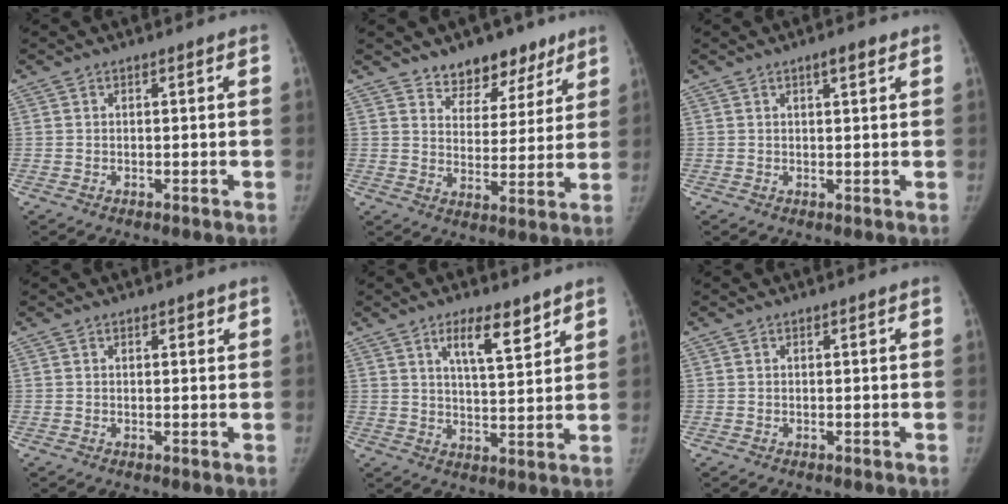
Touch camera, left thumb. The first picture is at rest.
{"total": 11.1, "force": [8.3, 6.4, 3.5], "torque": [0.006, -0.045, 0.129]}
{"total": 2.5, "force": [1.4, 0.7, 1.9], "torque": [-0.024, -0.005, 0.020]}
{"total": 1.2, "force": [0.8, 0.5, 0.7], "torque": [-0.004, -0.003, 0.010]}
{"total": 8.1, "force": [5.2, 2.4, 5.7], "torque": [-0.078, -0.037, 0.087]}
{"total": 0.0}